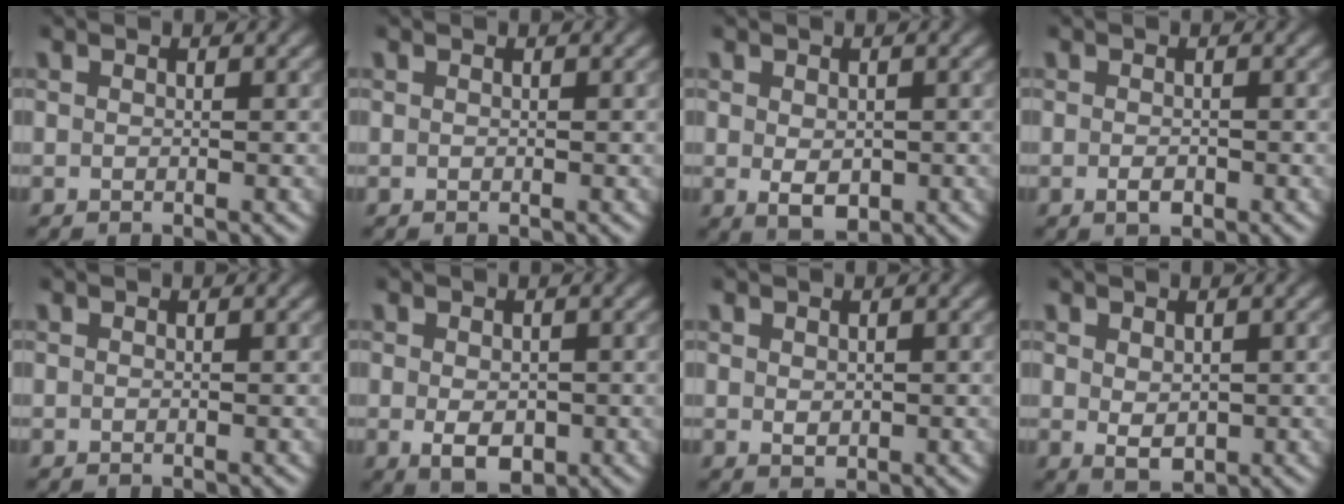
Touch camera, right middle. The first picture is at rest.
{"total": 0.0}
{"total": 2.6, "force": [-0.3, 1.7, 1.9], "torque": [-0.030, -0.007, 0.003]}
{"total": 1.3, "force": [-0.6, 0.7, 1.0], "torque": [-0.018, -0.002, -0.010]}
{"total": 0.0}
{"total": 3.2, "force": [-0.6, 2.0, 2.4], "torque": [-0.043, -0.010, -0.006]}
{"total": 0.9, "force": [0.3, 0.7, 0.5], "torque": [-0.009, -0.004, 0.010]}
{"total": 1.9, "force": [0.3, 1.3, 1.3], "torque": [-0.024, -0.006, 0.013]}